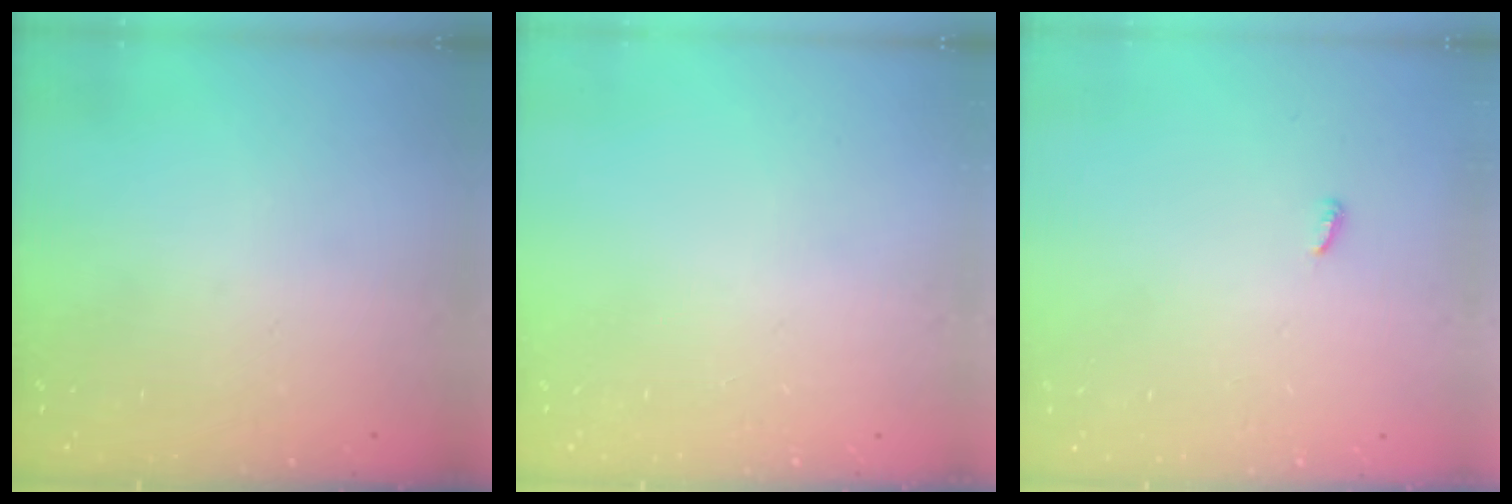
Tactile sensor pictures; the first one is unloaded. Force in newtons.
{"total": 0.0}
{"total": 2.9, "press": 2.9, "slide": 0.2}